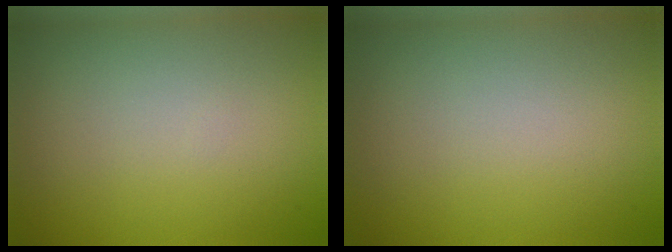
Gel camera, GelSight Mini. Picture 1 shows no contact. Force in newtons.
{"total": 0.0}